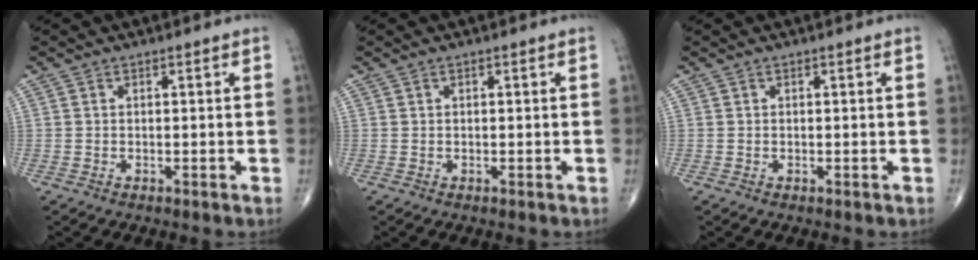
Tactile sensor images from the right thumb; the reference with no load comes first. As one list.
[{"total": 0.0}, {"total": 0.0}]